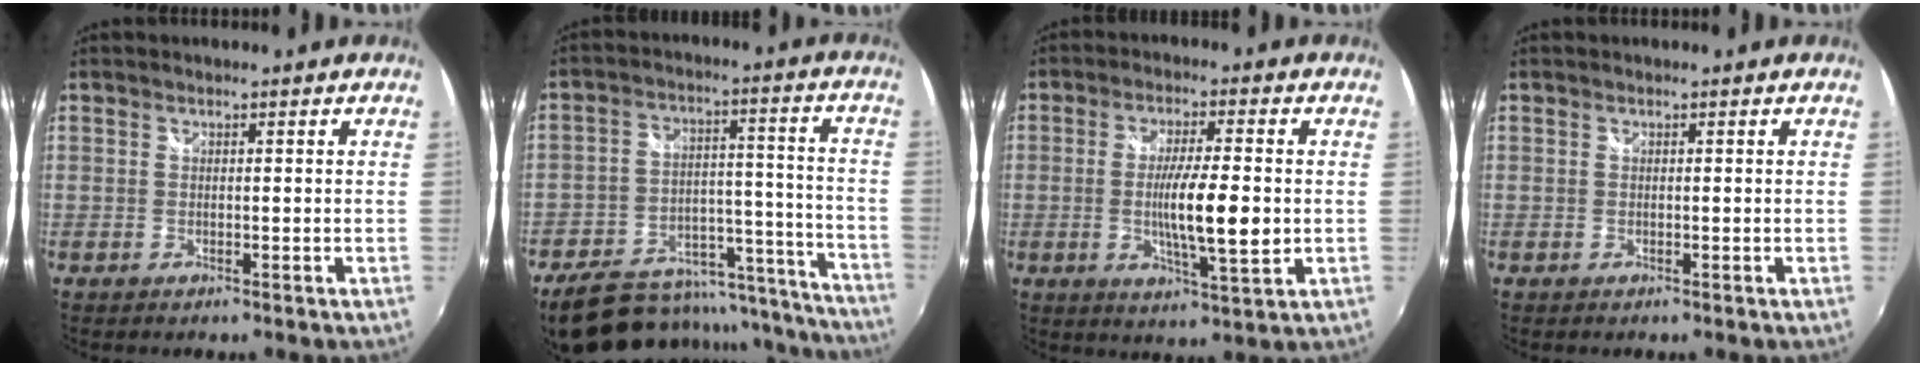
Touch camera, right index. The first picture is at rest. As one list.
[{"total": 24.3, "force": [-18.5, 11.9, 10.4], "torque": [-0.173, 0.051, -0.224]}, {"total": 9.8, "force": [-0.9, 1.2, 9.7], "torque": [-0.168, -0.010, -0.012]}, {"total": 0.0}]